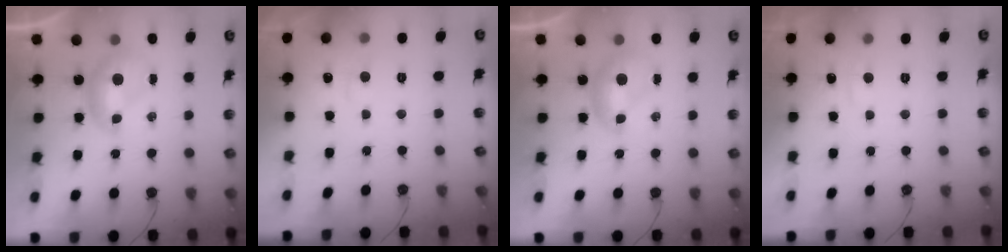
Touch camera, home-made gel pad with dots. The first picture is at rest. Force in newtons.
{"total": 1.1, "press": 0.9, "slide": 0.6}
{"total": 0.0}
{"total": 1.1, "press": 0.9, "slide": 0.6}